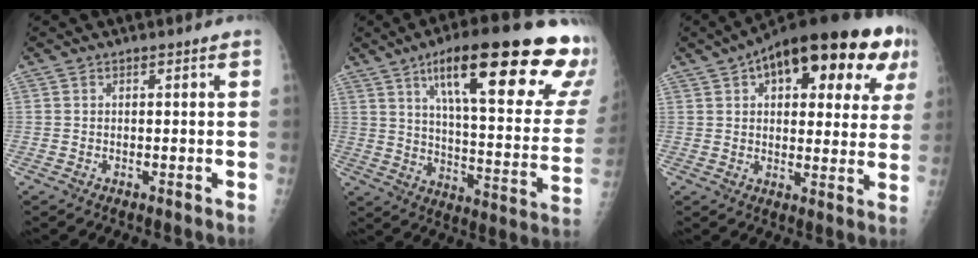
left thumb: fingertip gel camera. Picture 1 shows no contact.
{"total": 31.3, "force": [17.3, 7.4, 25.1], "torque": [-0.285, -0.039, 0.256]}
{"total": 24.7, "force": [10.7, 11.0, 19.4], "torque": [-0.252, 0.022, 0.144]}